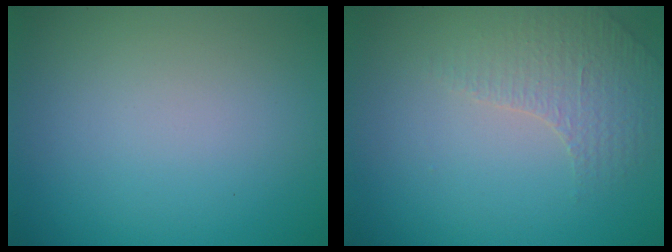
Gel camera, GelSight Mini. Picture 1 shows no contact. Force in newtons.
{"total": 1.5, "press": 1.2, "slide": 0.8}